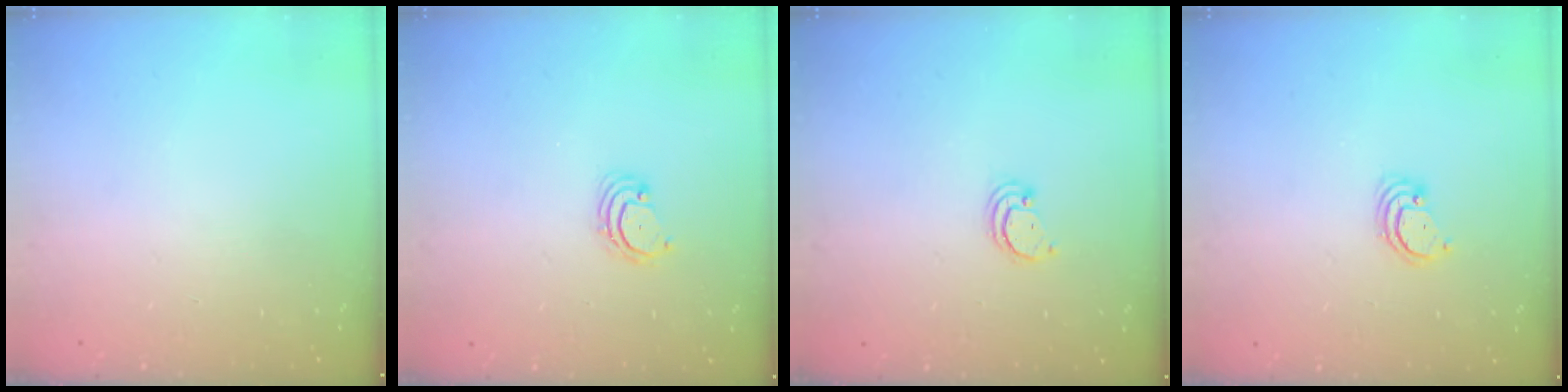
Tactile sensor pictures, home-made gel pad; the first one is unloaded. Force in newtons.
{"total": 3.1, "press": 3.1, "slide": 0.5}
{"total": 2.2, "press": 2.2, "slide": 0.1}
{"total": 2.6, "press": 2.6, "slide": 0.2}